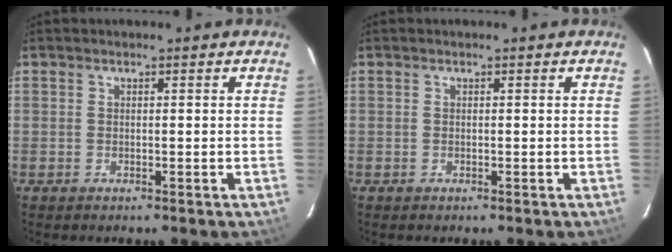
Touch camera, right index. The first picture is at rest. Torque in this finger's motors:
{"motor_torque": [0.00, 0.00, 0.00, 0.00]}